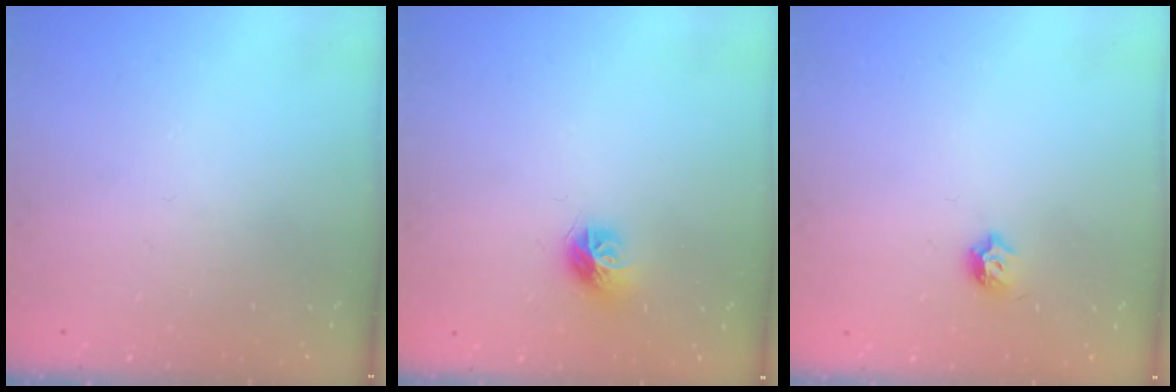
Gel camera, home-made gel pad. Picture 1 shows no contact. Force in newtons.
{"total": 8.8, "press": 8.8, "slide": 0.4}
{"total": 4.4, "press": 4.3, "slide": 0.9}